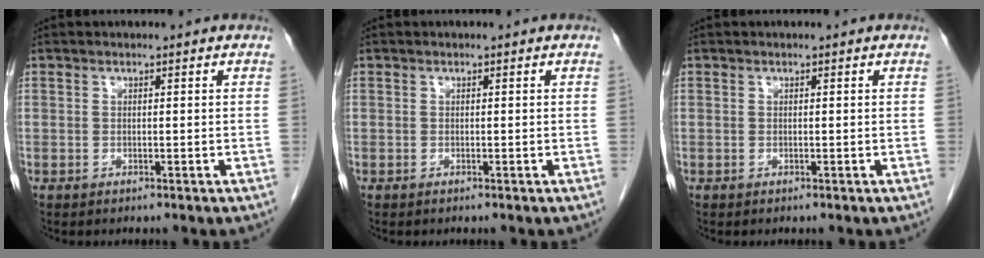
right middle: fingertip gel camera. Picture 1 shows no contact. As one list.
[{"total": 0.0}, {"total": 0.0}]